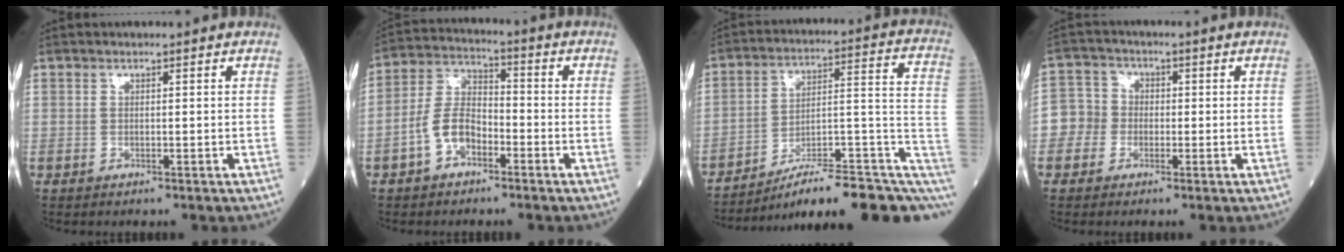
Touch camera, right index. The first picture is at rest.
{"total": 7.4, "force": [-3.3, 4.2, 5.1], "torque": [-0.112, 0.020, -0.069]}
{"total": 20.0, "force": [-12.4, 4.3, 15.1], "torque": [-0.145, 0.055, -0.173]}
{"total": 4.5, "force": [-1.0, 4.3, 0.8], "torque": [-0.013, 0.022, -0.028]}